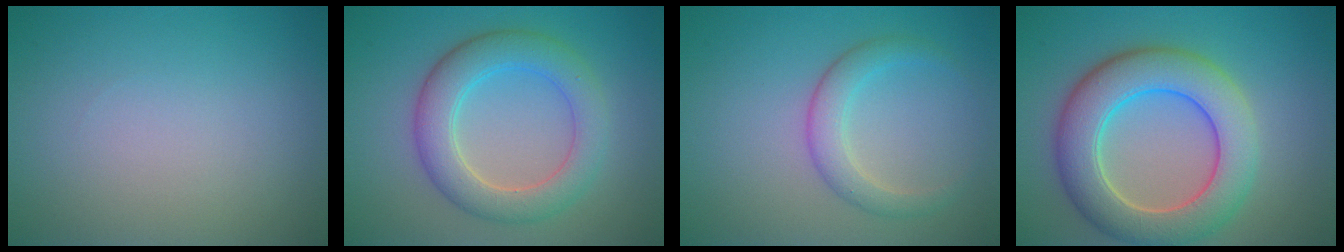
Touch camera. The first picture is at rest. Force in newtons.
{"total": 5.4, "press": 5.4, "slide": 0.2}
{"total": 2.7, "press": 2.7, "slide": 0.2}
{"total": 8.2, "press": 8.2, "slide": 0.2}